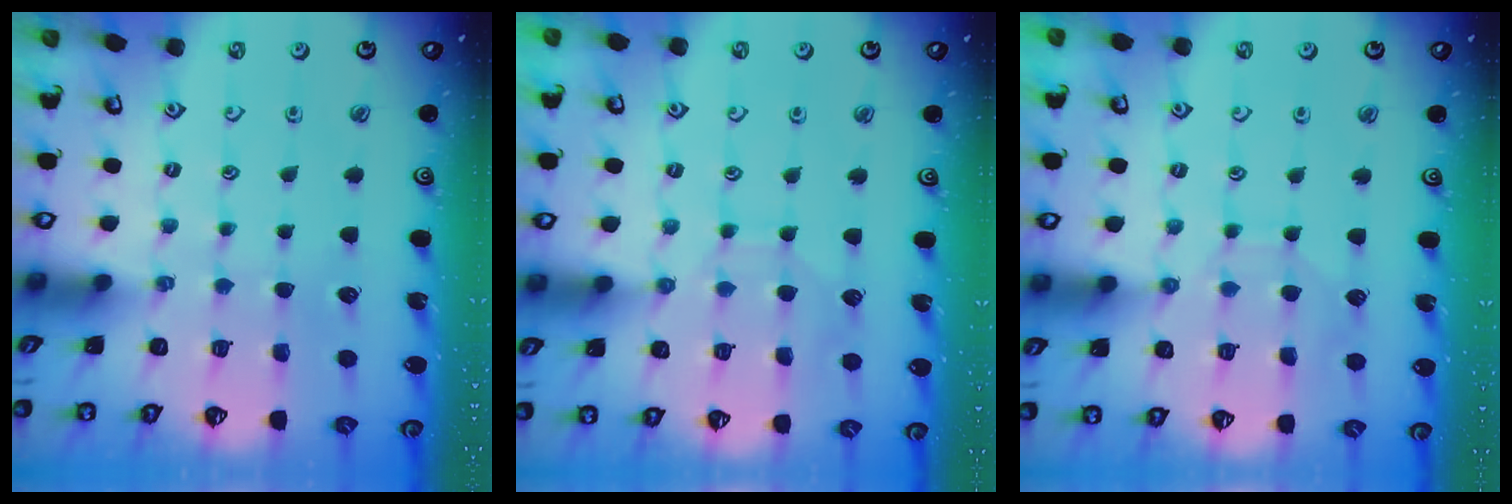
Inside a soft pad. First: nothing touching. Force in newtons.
{"total": 5.8, "press": 5.8, "slide": 0.6}
{"total": 5.8, "press": 5.8, "slide": 0.6}